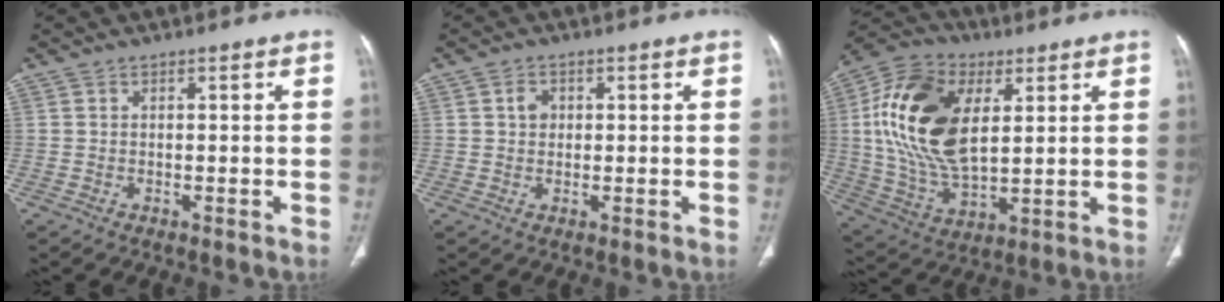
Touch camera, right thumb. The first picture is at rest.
{"total": 2.3, "force": [0.5, 1.9, 1.2], "torque": [-0.012, 0.002, 0.009]}
{"total": 21.4, "force": [4.9, 12.1, 16.9], "torque": [-0.316, -0.009, 0.087]}